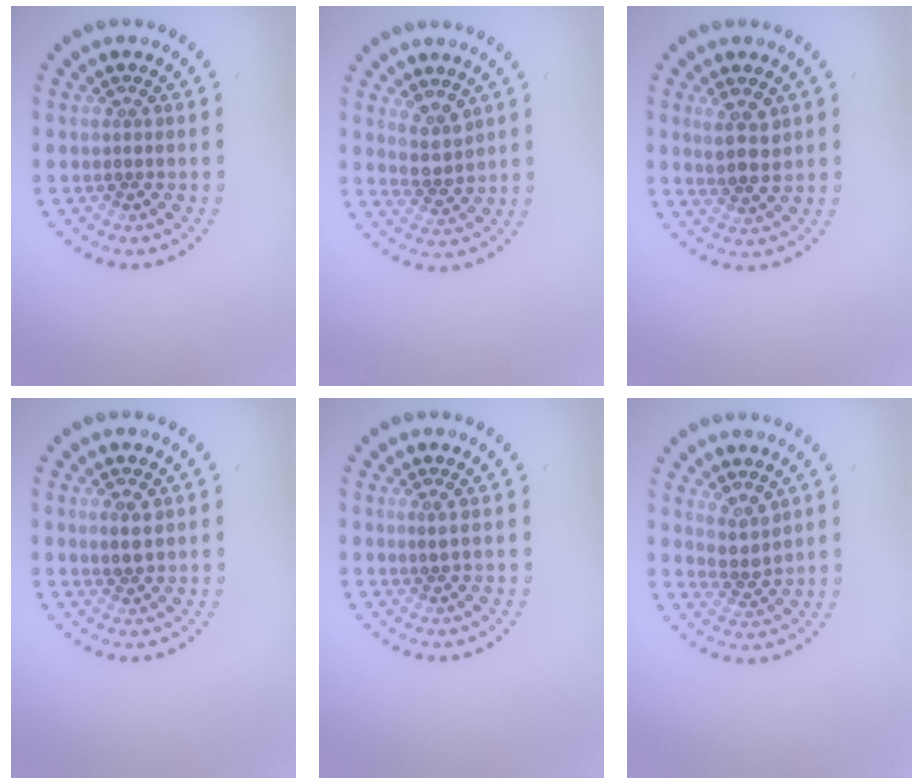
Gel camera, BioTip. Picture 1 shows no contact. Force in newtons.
{"total": 2.2, "press": 1.9, "slide": 1.1}
{"total": 2.8, "press": 2.6, "slide": 1.0}
{"total": 1.8, "press": 1.7, "slide": 0.6}
{"total": 0.6, "press": 0.2, "slide": 0.6}
{"total": 2.2, "press": 1.8, "slide": 1.2}